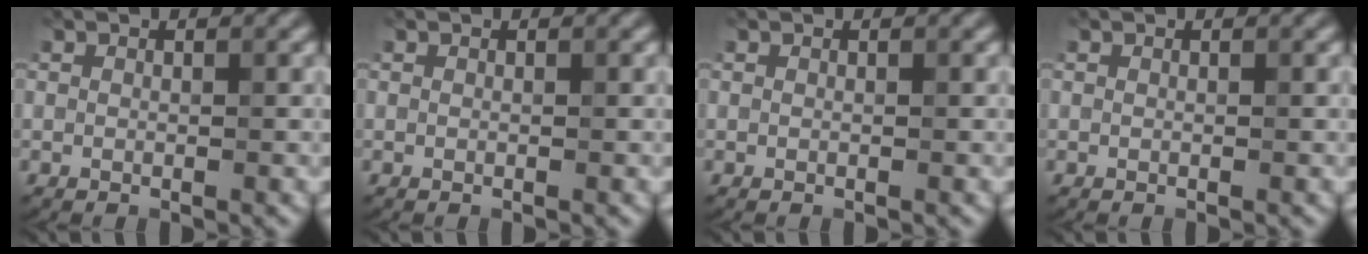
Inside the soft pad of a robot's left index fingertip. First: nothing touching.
{"total": 0.0}
{"total": 0.0}
{"total": 0.0}